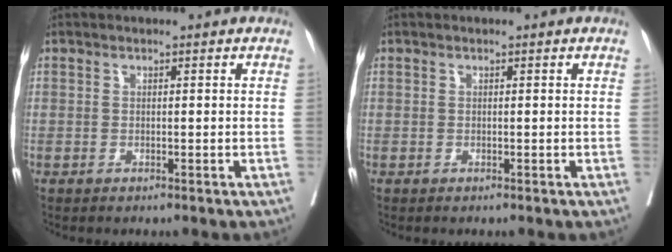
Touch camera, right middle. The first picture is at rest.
{"total": 0.0}